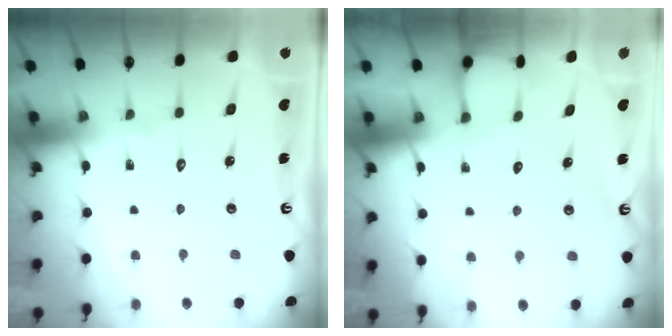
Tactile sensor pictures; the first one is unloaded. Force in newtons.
{"total": 2.1, "press": 2.1, "slide": 0.2}